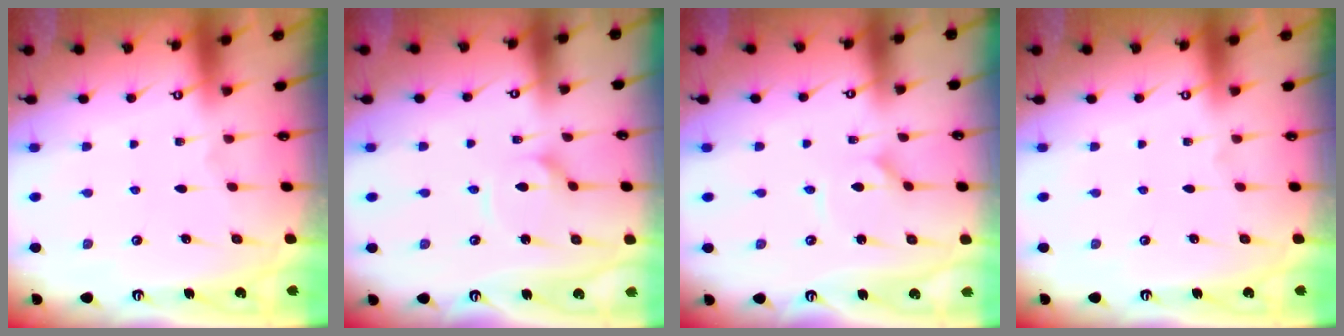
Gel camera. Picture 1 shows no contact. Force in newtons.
{"total": 3.5, "press": 3.4, "slide": 0.3}
{"total": 1.7, "press": 1.6, "slide": 0.3}
{"total": 0.0}